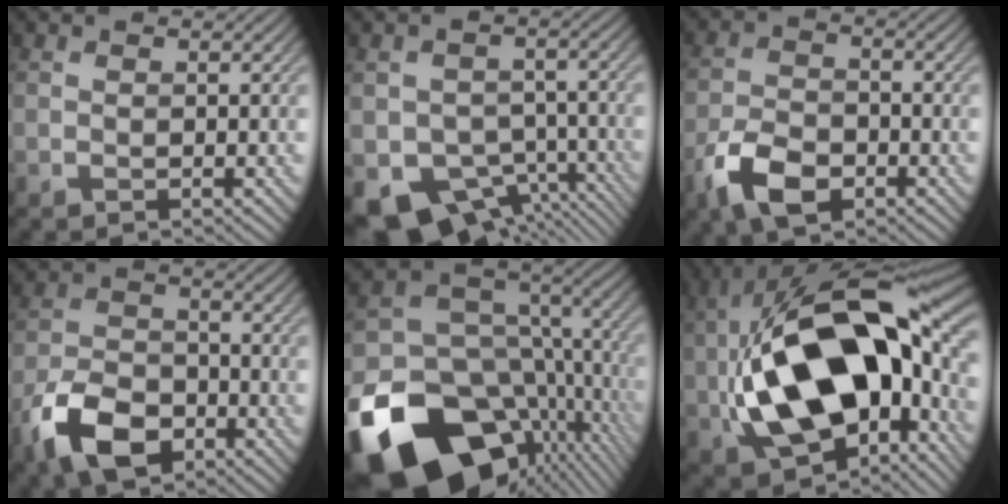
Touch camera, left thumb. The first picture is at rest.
{"total": 10.5, "force": [-6.1, 7.3, 4.5], "torque": [-0.075, -0.030, -0.087]}
{"total": 7.0, "force": [-4.1, 3.7, 4.3], "torque": [-0.092, -0.009, -0.085]}
{"total": 9.3, "force": [-5.4, 5.3, 5.5], "torque": [-0.123, -0.015, -0.109]}
{"total": 21.2, "force": [-10.1, 14.4, 11.9], "torque": [-0.236, -0.024, -0.127]}
{"total": 22.1, "force": [-1.7, 13.0, 17.8], "torque": [-0.364, -0.025, -0.018]}